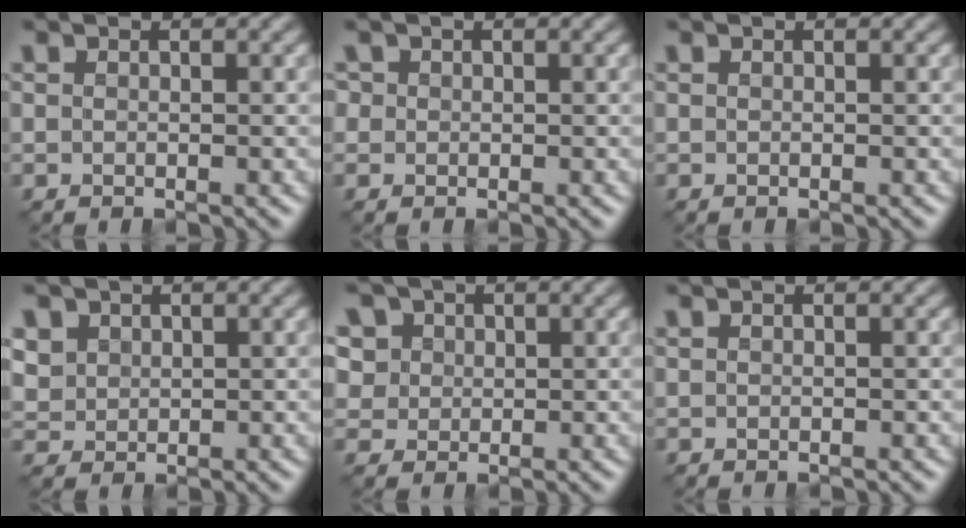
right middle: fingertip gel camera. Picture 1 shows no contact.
{"total": 1.0, "force": [0.3, 0.9, 0.2], "torque": [-0.002, 0.000, 0.006]}
{"total": 0.0}
{"total": 2.6, "force": [1.1, 2.2, 0.8], "torque": [-0.035, -0.005, 0.034]}
{"total": 5.7, "force": [2.8, 4.5, 2.1], "torque": [-0.059, 0.006, 0.042]}
{"total": 0.0}